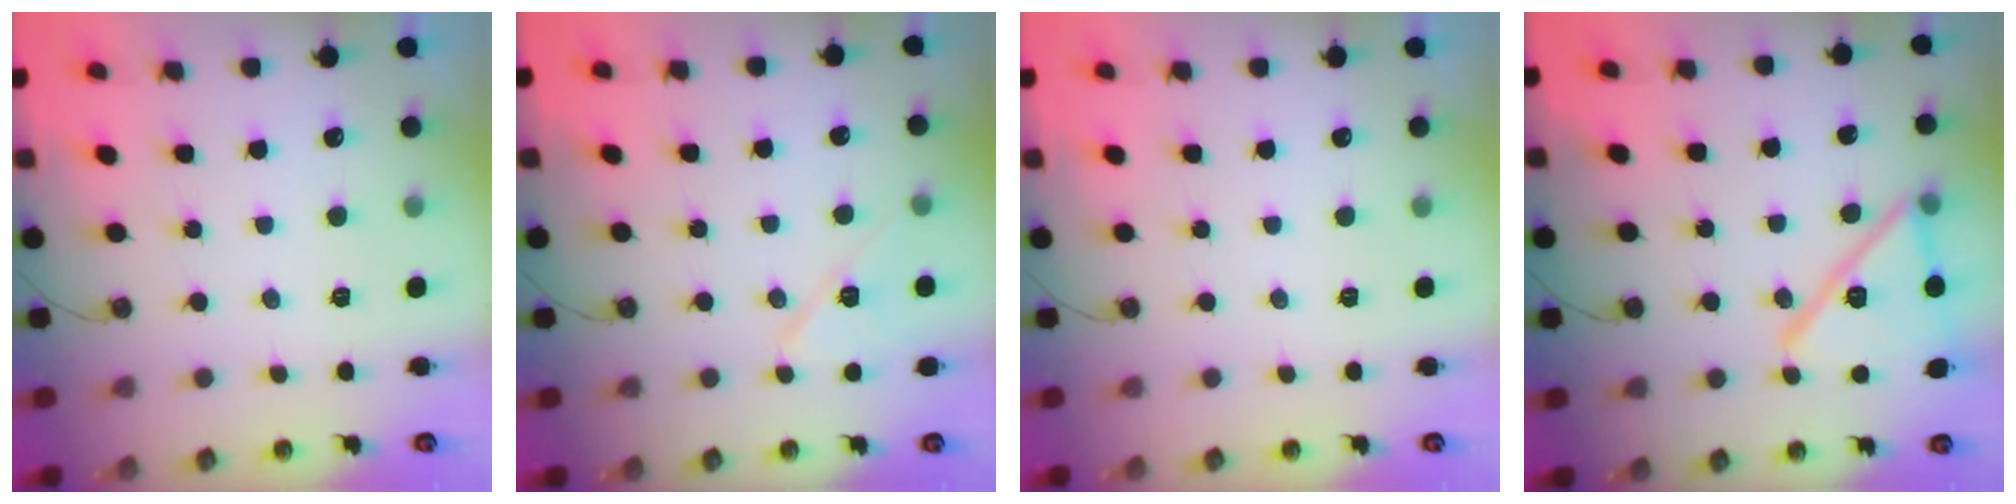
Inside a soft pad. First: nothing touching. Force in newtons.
{"total": 9.1, "press": 8.6, "slide": 3.1}
{"total": 0.0}
{"total": 19.5, "press": 16.5, "slide": 10.4}